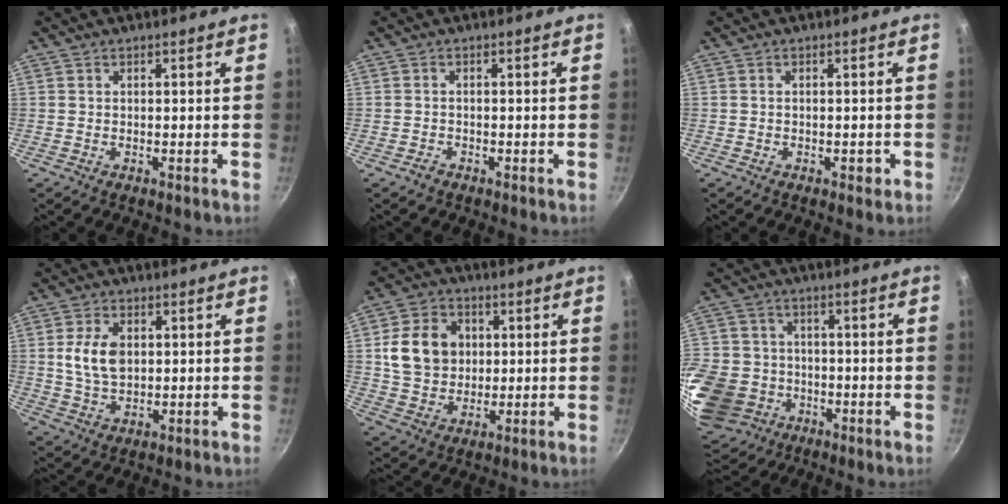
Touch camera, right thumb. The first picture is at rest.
{"total": 1.2, "force": [-0.9, 0.7, 0.3], "torque": [-0.009, 0.011, -0.017]}
{"total": 1.5, "force": [-0.6, 0.9, 1.0], "torque": [-0.012, 0.006, -0.006]}
{"total": 7.8, "force": [1.2, 5.1, 5.8], "torque": [-0.099, -0.004, 0.023]}
{"total": 12.4, "force": [2.1, 10.2, 6.7], "torque": [-0.094, 0.005, 0.034]}
{"total": 21.0, "force": [-7.1, 17.0, 10.1], "torque": [-0.220, 0.031, -0.117]}